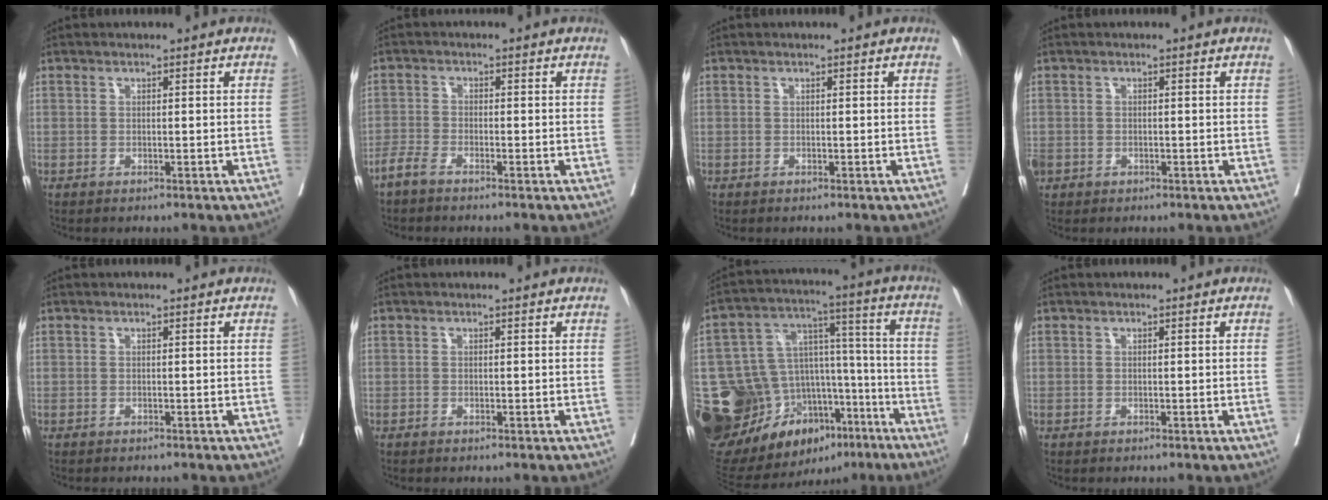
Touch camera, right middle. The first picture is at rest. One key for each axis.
{"total": 2.2, "fx": -1.9, "fy": 0.3, "fz": 1.1, "tx": -0.028, "ty": -0.002, "tz": -0.042}
{"total": 0.0}
{"total": 4.0, "fx": -1.4, "fy": 3.3, "fz": 1.7, "tx": -0.059, "ty": 0.000, "tz": -0.021}
{"total": 0.9, "fx": -0.8, "fy": 0.2, "fz": 0.2, "tx": -0.004, "ty": 0.000, "tz": -0.012}
{"total": 0.0}
{"total": 30.0, "fx": -14.8, "fy": 18.4, "fz": 18.5, "tx": -0.371, "ty": 0.044, "tz": -0.223}
{"total": 0.5, "fx": 0.0, "fy": -0.2, "fz": 0.5, "tx": 0.000, "ty": 0.002, "tz": 0.000}